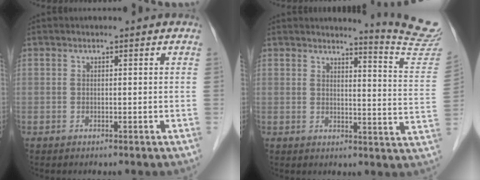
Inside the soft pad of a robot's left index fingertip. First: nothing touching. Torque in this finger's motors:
{"motor_torque": [0.18, -0.66, 0.01, 0.00]}